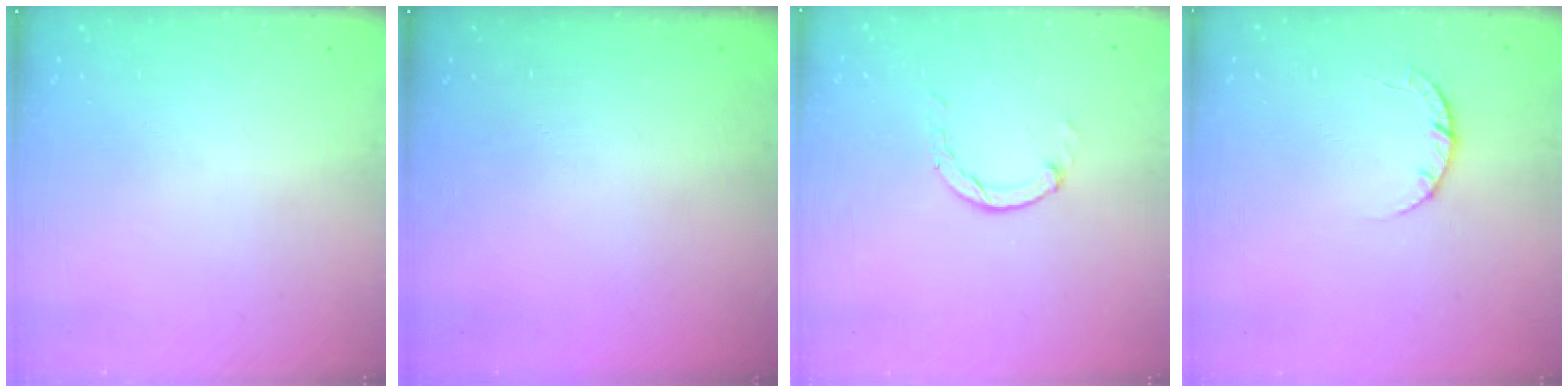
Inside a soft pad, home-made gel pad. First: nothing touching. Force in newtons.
{"total": 0.0}
{"total": 0.8, "press": 0.7, "slide": 0.2}
{"total": 3.7, "press": 3.7, "slide": 0.5}